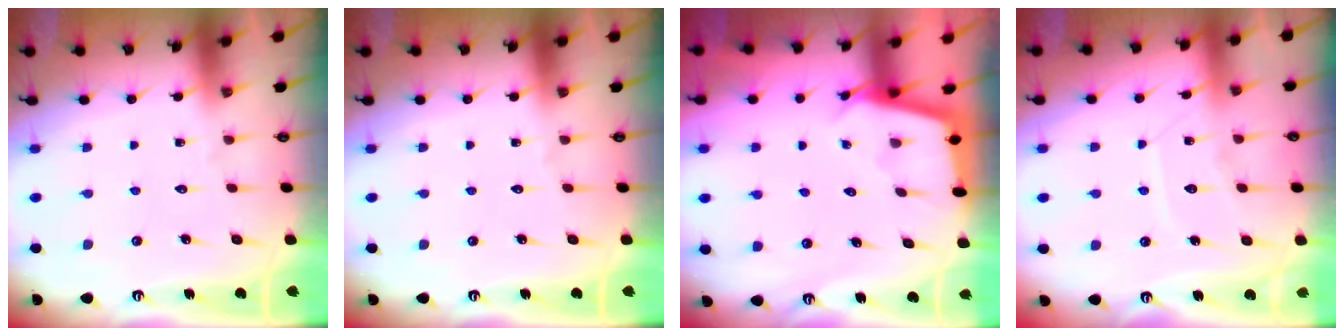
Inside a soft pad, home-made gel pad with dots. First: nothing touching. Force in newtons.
{"total": 0.0}
{"total": 2.8, "press": 2.8, "slide": 0.3}
{"total": 8.0, "press": 8.0, "slide": 0.7}